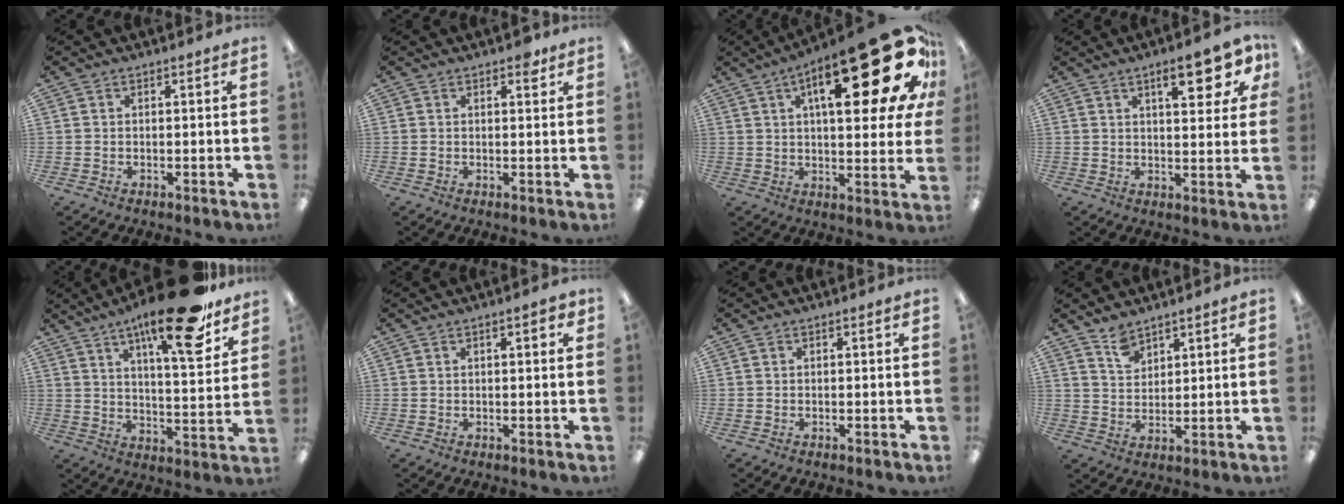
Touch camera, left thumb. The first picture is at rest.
{"total": 2.4, "force": [1.5, 1.2, 1.5], "torque": [-0.007, -0.005, 0.020]}
{"total": 26.9, "force": [12.0, 8.9, 22.4], "torque": [-0.314, -0.057, 0.185]}
{"total": 10.8, "force": [5.6, 3.7, 8.5], "torque": [-0.109, -0.022, 0.086]}
{"total": 19.6, "force": [13.4, 4.3, 13.6], "torque": [-0.209, -0.076, 0.208]}
{"total": 2.7, "force": [1.2, 0.7, 2.3], "torque": [-0.031, -0.002, 0.016]}
{"total": 0.0}
{"total": 5.4, "force": [4.5, 2.6, 1.5], "torque": [-0.034, -0.020, 0.085]}